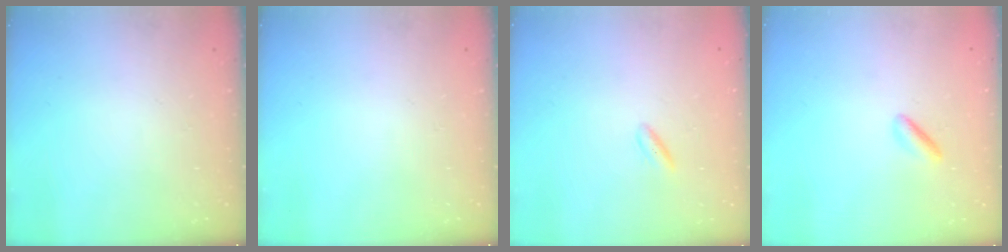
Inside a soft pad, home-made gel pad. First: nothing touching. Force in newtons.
{"total": 0.0}
{"total": 2.3, "press": 2.1, "slide": 1.0}
{"total": 1.9, "press": 1.7, "slide": 0.7}